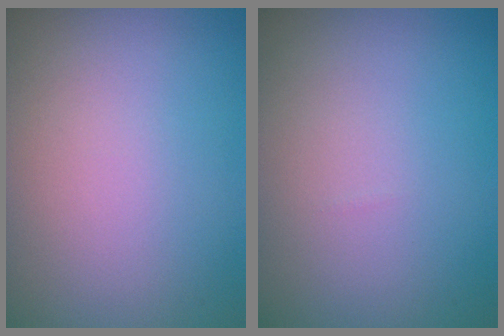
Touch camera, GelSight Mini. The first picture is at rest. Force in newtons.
{"total": 0.0}